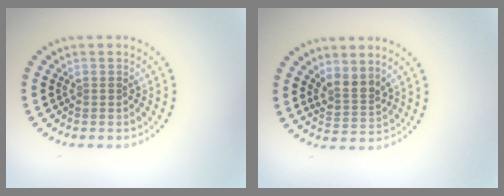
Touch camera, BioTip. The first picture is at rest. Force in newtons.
{"total": 2.4, "press": 1.8, "slide": 1.7}